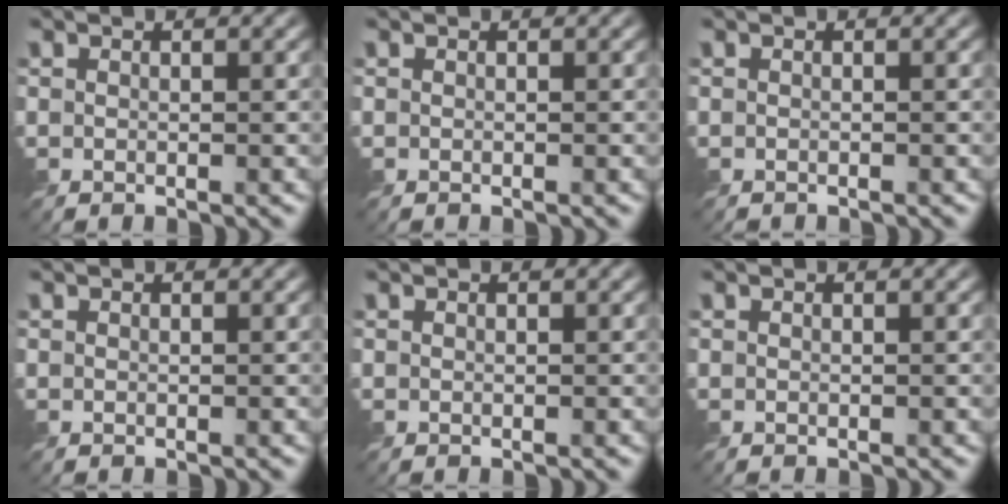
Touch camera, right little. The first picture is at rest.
{"total": 0.0}
{"total": 0.7, "force": [-0.7, 0.0, 0.0], "torque": [0.004, -0.006, -0.012]}
{"total": 0.0}
{"total": 0.0}
{"total": 0.0}